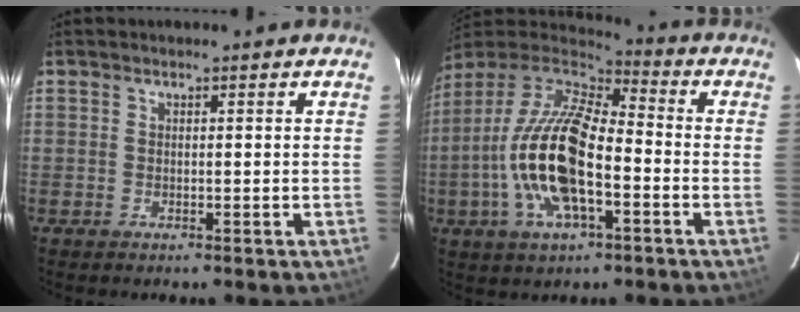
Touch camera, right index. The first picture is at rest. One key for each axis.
{"total": 19.3, "fx": -4.7, "fy": 7.8, "fz": 17.1, "tx": -0.347, "ty": -0.009, "tz": -0.094}